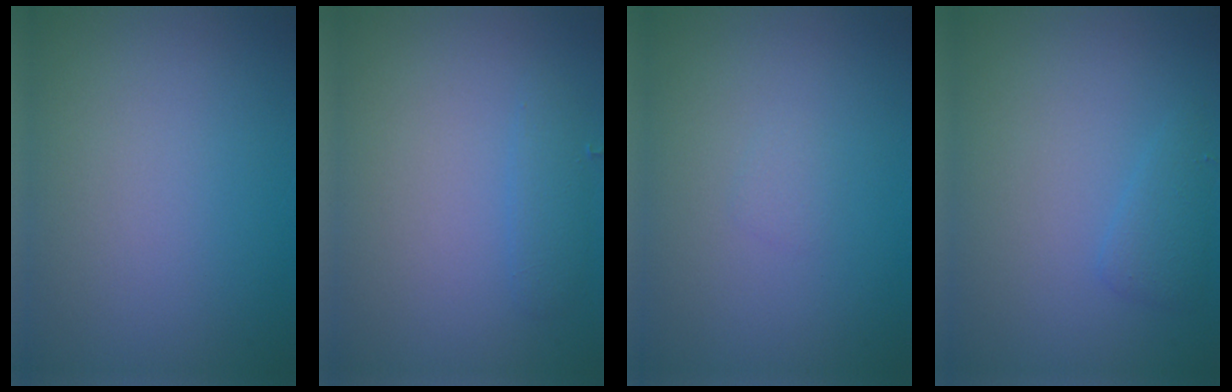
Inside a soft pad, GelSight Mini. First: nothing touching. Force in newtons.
{"total": 1.3, "press": 1.3, "slide": 0.1}
{"total": 0.6, "press": 0.6, "slide": 0.0}
{"total": 1.4, "press": 1.4, "slide": 0.1}